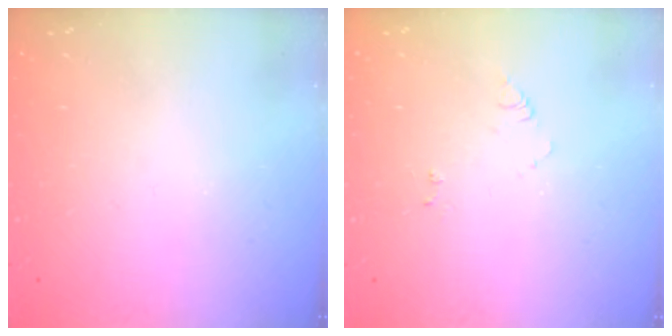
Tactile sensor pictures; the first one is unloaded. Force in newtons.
{"total": 6.0, "press": 6.0, "slide": 0.7}